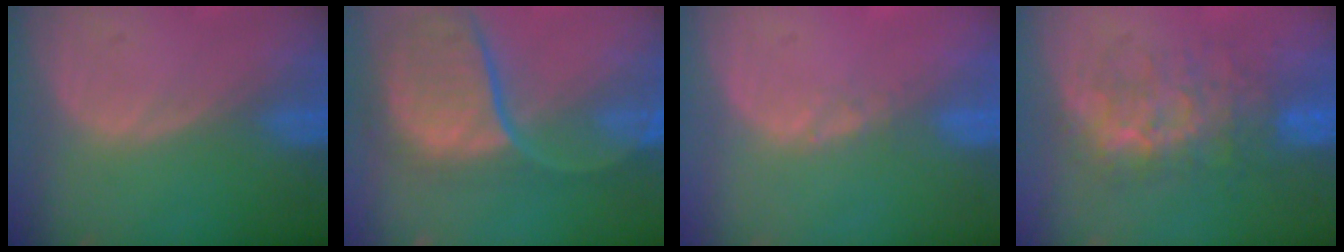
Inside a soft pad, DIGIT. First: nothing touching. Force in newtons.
{"total": 12.0, "press": 9.9, "slide": 6.9}
{"total": 0.9, "press": 0.8, "slide": 0.5}
{"total": 7.7, "press": 7.5, "slide": 1.4}